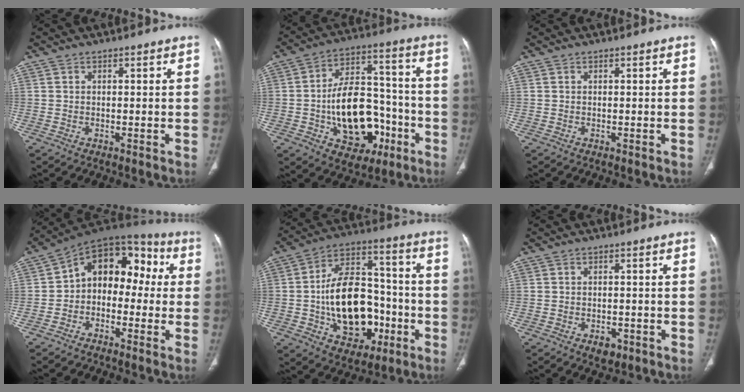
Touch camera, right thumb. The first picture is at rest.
{"total": 20.0, "force": [-5.7, 12.8, 14.3], "torque": [-0.185, 0.052, -0.075]}
{"total": 0.0}
{"total": 14.1, "force": [0.2, 9.8, 10.1], "torque": [-0.097, 0.056, -0.017]}
{"total": 21.4, "force": [-4.4, 14.2, 15.4], "torque": [-0.212, 0.043, -0.058]}
{"total": 2.6, "force": [-1.3, 1.7, 1.5], "torque": [-0.015, 0.002, -0.011]}